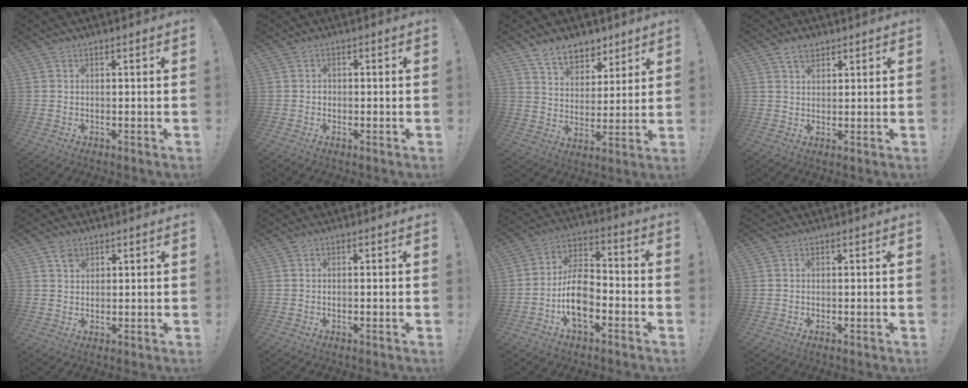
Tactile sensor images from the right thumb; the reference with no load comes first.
{"total": 1.1, "force": [-0.4, 1.0, 0.2], "torque": [-0.010, 0.009, -0.006]}
{"total": 10.5, "force": [7.9, 6.1, 3.2], "torque": [-0.049, -0.055, 0.153]}
{"total": 4.3, "force": [2.8, 2.5, 2.0], "torque": [-0.031, -0.008, 0.050]}
{"total": 2.5, "force": [1.5, 1.8, 0.8], "torque": [-0.005, -0.004, 0.025]}
{"total": 0.8, "force": [-0.5, -0.1, 0.6], "torque": [-0.009, 0.000, -0.011]}
{"total": 12.3, "force": [-4.8, 7.3, 8.8], "torque": [-0.170, 0.029, -0.085]}
{"total": 0.0}